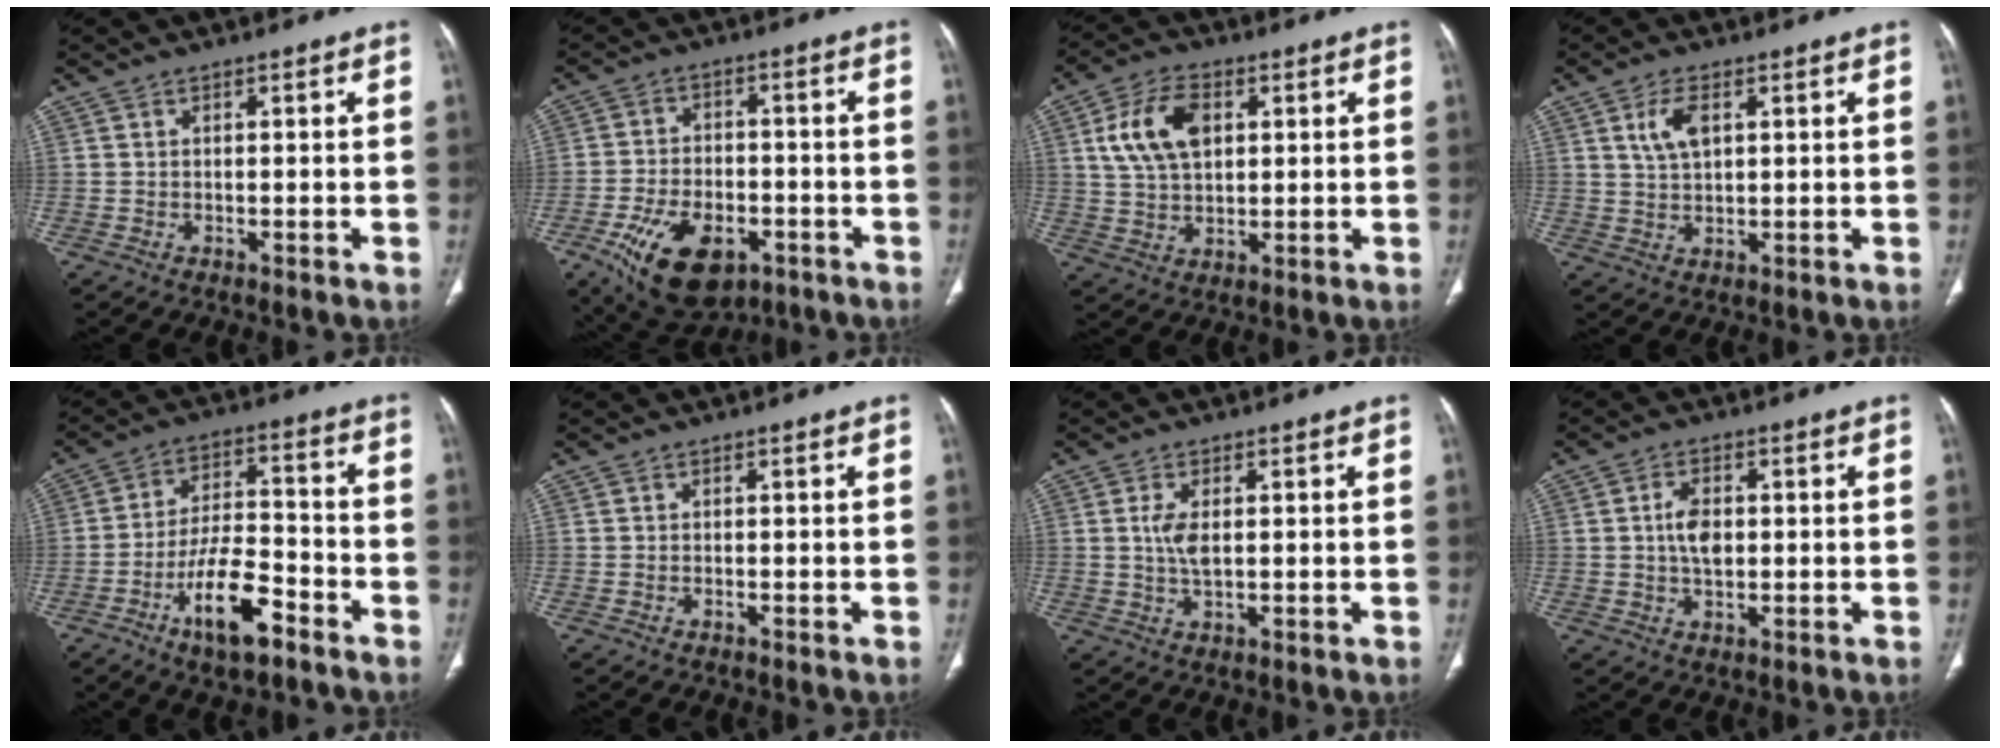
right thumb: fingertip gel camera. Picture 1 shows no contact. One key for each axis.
{"total": 15.4, "fx": -7.2, "fy": 8.8, "fz": 10.4, "tx": -0.169, "ty": 0.018, "tz": -0.107}
{"total": 11.0, "fx": 3.1, "fy": 6.8, "fz": 8.1, "tx": -0.145, "ty": 0.002, "tz": 0.060}
{"total": 5.3, "fx": 2.0, "fy": 2.7, "fz": 4.1, "tx": -0.079, "ty": -0.004, "tz": 0.043}
{"total": 12.6, "fx": -7.0, "fy": 4.7, "fz": 9.4, "tx": -0.167, "ty": 0.042, "tz": -0.119}
{"total": 0.0}
{"total": 4.0, "fx": 0.5, "fy": 1.7, "fz": 3.6, "tx": -0.077, "ty": -0.004, "tz": 0.013}
{"total": 5.0, "fx": 0.3, "fy": 3.0, "fz": 4.0, "tx": -0.073, "ty": 0.004, "tz": 0.005}